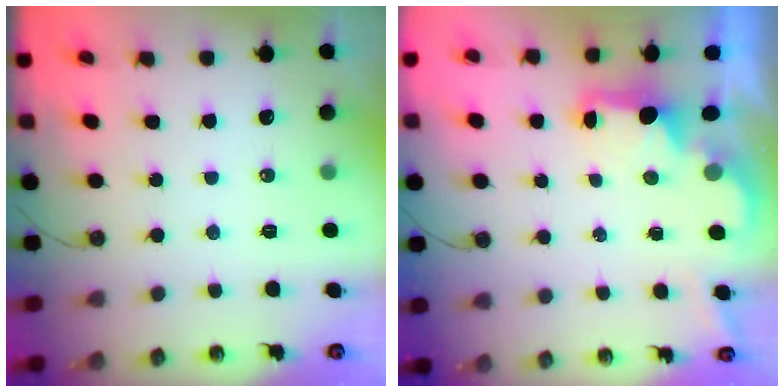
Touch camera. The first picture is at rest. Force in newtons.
{"total": 2.2, "press": 2.0, "slide": 0.8}